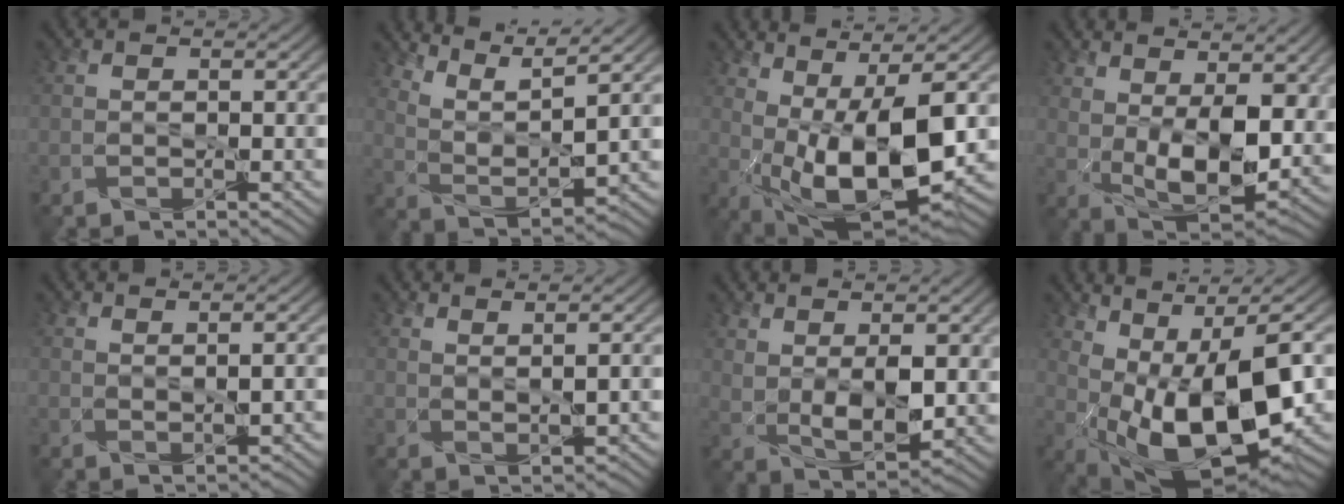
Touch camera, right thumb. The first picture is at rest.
{"total": 8.8, "force": [6.9, 1.5, 5.2], "torque": [-0.110, -0.017, 0.120]}
{"total": 12.5, "force": [0.7, 5.2, 11.3], "torque": [-0.199, -0.010, 0.015]}
{"total": 13.9, "force": [2.9, 7.2, 11.5], "torque": [-0.203, -0.010, 0.059]}
{"total": 1.4, "force": [1.1, 0.0, 1.0], "torque": [-0.016, -0.007, 0.024]}
{"total": 2.3, "force": [1.8, 0.1, 1.5], "torque": [-0.021, -0.008, 0.032]}
{"total": 8.3, "force": [2.4, 4.5, 6.5], "torque": [-0.140, -0.014, 0.055]}
{"total": 13.7, "force": [0.7, 5.9, 12.3], "torque": [-0.205, -0.010, 0.025]}